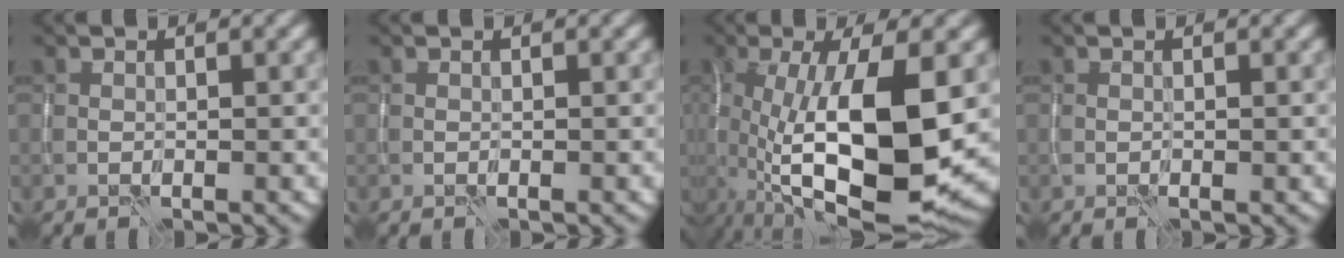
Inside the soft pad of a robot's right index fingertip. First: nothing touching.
{"total": 0.0}
{"total": 13.5, "force": [-2.0, 4.6, 12.5], "torque": [-0.216, -0.016, -0.036]}
{"total": 0.0}